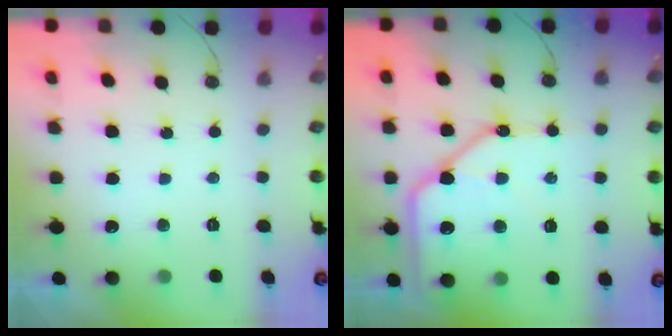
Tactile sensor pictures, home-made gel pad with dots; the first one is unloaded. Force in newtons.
{"total": 15.8, "press": 15.7, "slide": 1.7}